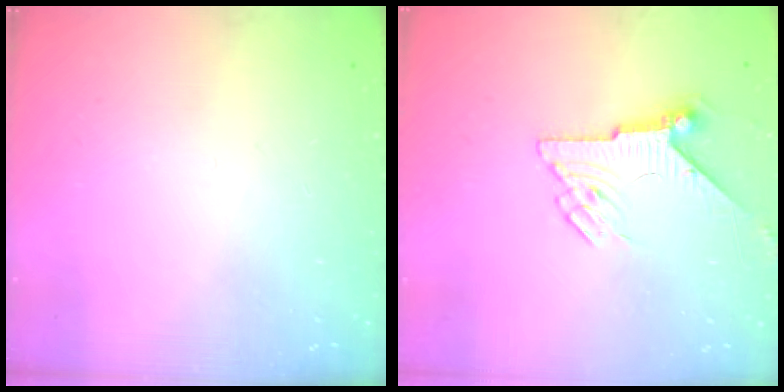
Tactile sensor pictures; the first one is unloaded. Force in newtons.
{"total": 6.8, "press": 6.7, "slide": 0.8}